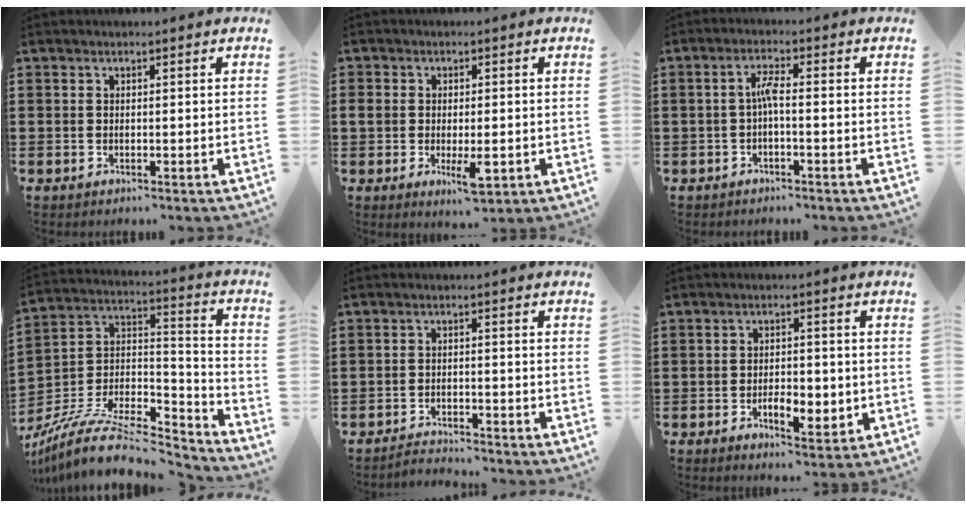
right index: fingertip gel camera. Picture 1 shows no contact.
{"total": 5.0, "force": [-1.2, 2.8, 3.9], "torque": [-0.074, 0.008, -0.020]}
{"total": 2.9, "force": [-0.5, 0.4, 2.8], "torque": [-0.055, 0.004, -0.013]}
{"total": 10.7, "force": [-7.8, 3.9, 6.1], "torque": [-0.126, 0.008, -0.152]}
{"total": 2.3, "force": [-2.3, 0.1, 0.0], "torque": [-0.008, 0.002, -0.051]}
{"total": 4.9, "force": [-1.3, 2.6, 4.0], "torque": [-0.061, 0.005, -0.024]}